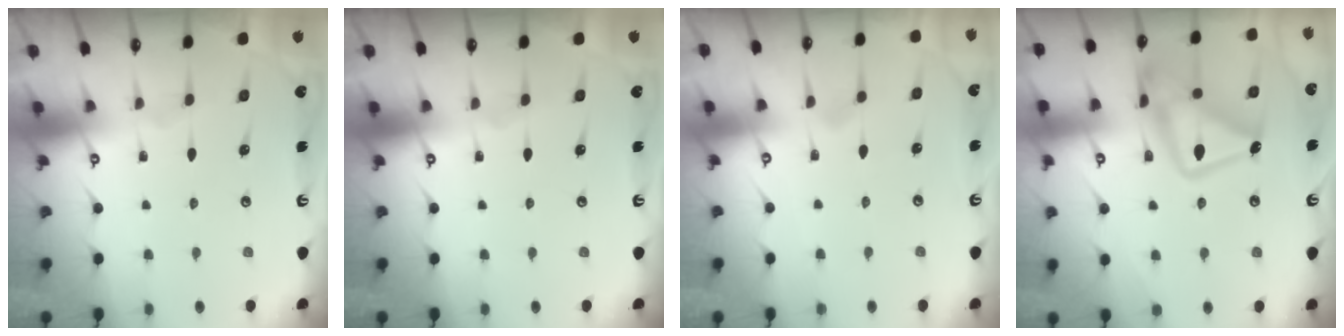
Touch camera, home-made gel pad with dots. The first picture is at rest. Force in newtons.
{"total": 0.0}
{"total": 6.0, "press": 6.0, "slide": 0.3}
{"total": 18.2, "press": 18.1, "slide": 1.5}